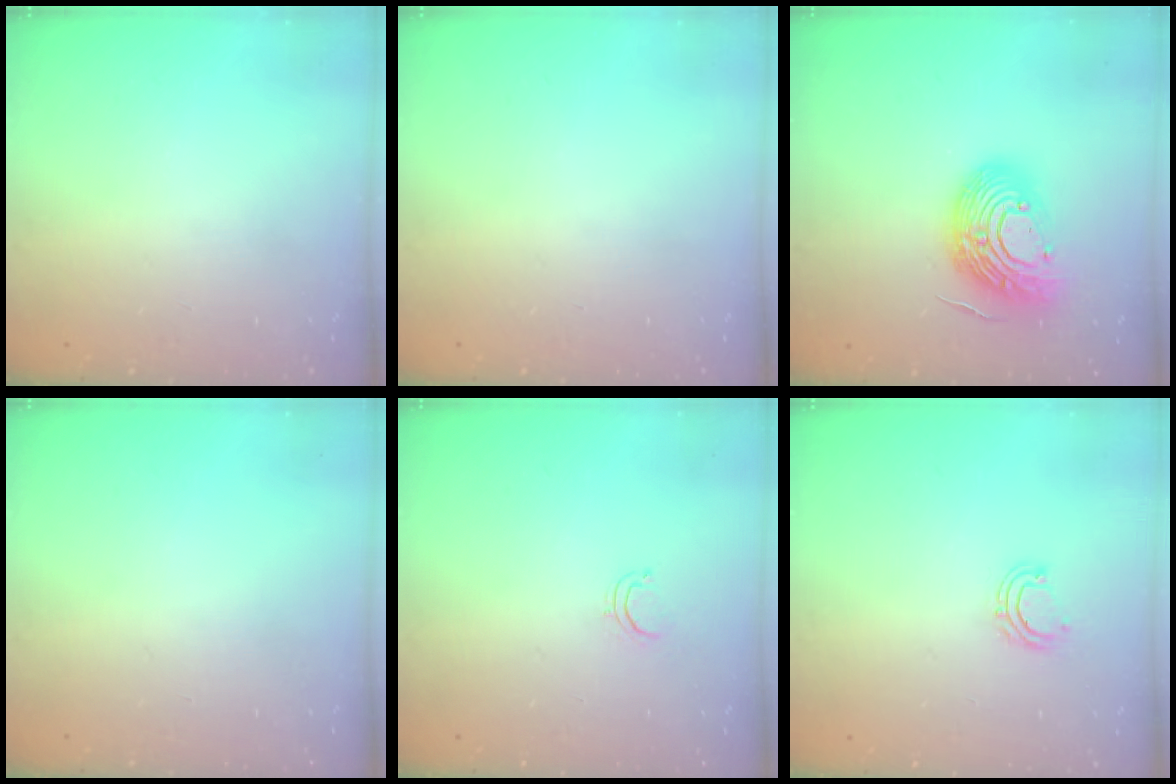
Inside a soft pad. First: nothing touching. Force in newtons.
{"total": 0.0}
{"total": 17.4, "press": 17.3, "slide": 2.1}
{"total": 0.0}
{"total": 3.3, "press": 3.2, "slide": 0.3}
{"total": 5.8, "press": 5.7, "slide": 1.1}